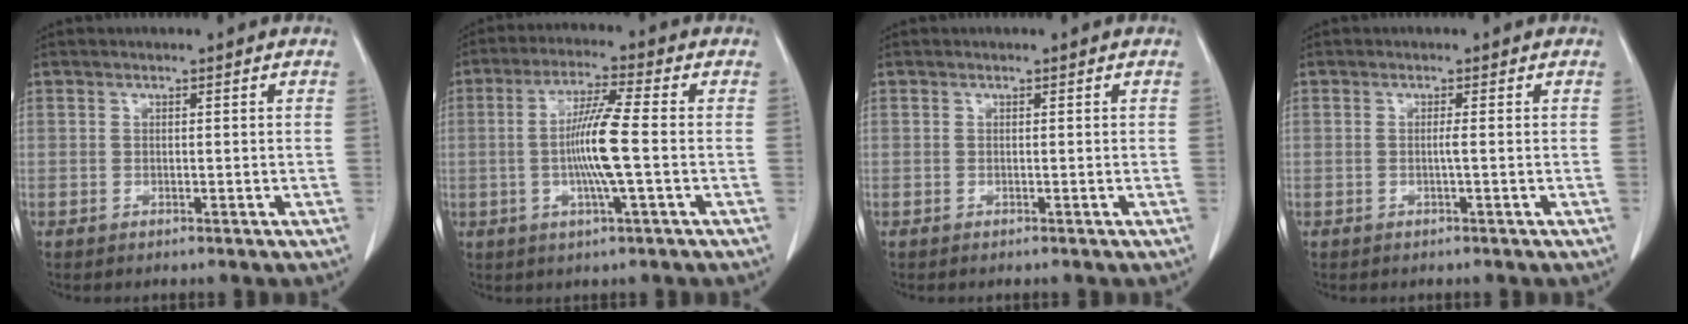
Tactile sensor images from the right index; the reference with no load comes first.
{"total": 8.9, "force": [-0.9, -0.3, 8.9], "torque": [-0.171, -0.002, -0.022]}
{"total": 0.0}
{"total": 0.9, "force": [-0.1, -0.2, 0.8], "torque": [-0.012, 0.000, -0.004]}